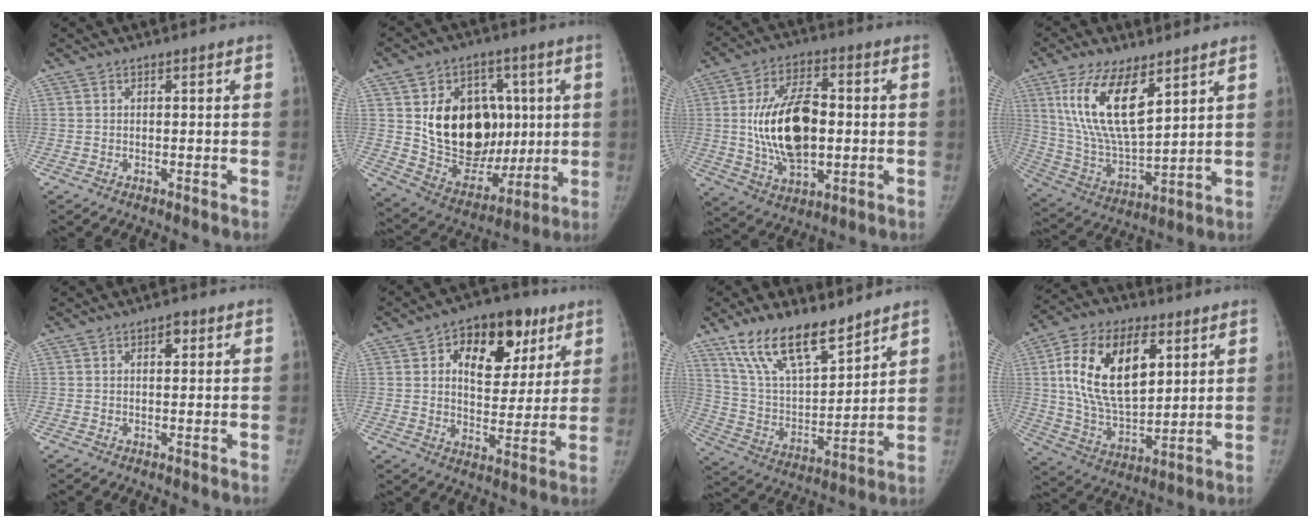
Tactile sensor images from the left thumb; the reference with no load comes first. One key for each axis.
{"total": 21.9, "fx": 2.7, "fy": 16.1, "fz": 14.7, "tx": -0.184, "ty": -0.008, "tz": 0.073}
{"total": 17.1, "fx": 0.2, "fy": 9.4, "fz": 14.3, "tx": -0.234, "ty": 0.006, "tz": 0.009}
{"total": 17.1, "fx": 8.1, "fy": 6.9, "fz": 13.3, "tx": -0.239, "ty": -0.037, "tz": 0.164}
{"total": 1.9, "fx": 0.8, "fy": 1.0, "fz": 1.4, "tx": -0.008, "ty": 0.001, "tz": 0.009}
{"total": 16.7, "fx": 7.2, "fy": 10.6, "fz": 10.7, "tx": -0.096, "ty": -0.009, "tz": 0.109}
{"total": 17.6, "fx": 12.7, "fy": 6.8, "fz": 10.1, "tx": -0.141, "ty": -0.066, "tz": 0.243}
{"total": 21.0, "fx": 6.4, "fy": 11.6, "fz": 16.3, "tx": -0.267, "ty": -0.018, "tz": 0.115}